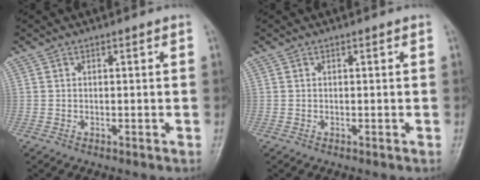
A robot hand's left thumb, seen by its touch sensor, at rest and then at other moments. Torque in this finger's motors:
{"motor_torque": [-0.27, 0.27, -0.23, -0.24, 0.00]}